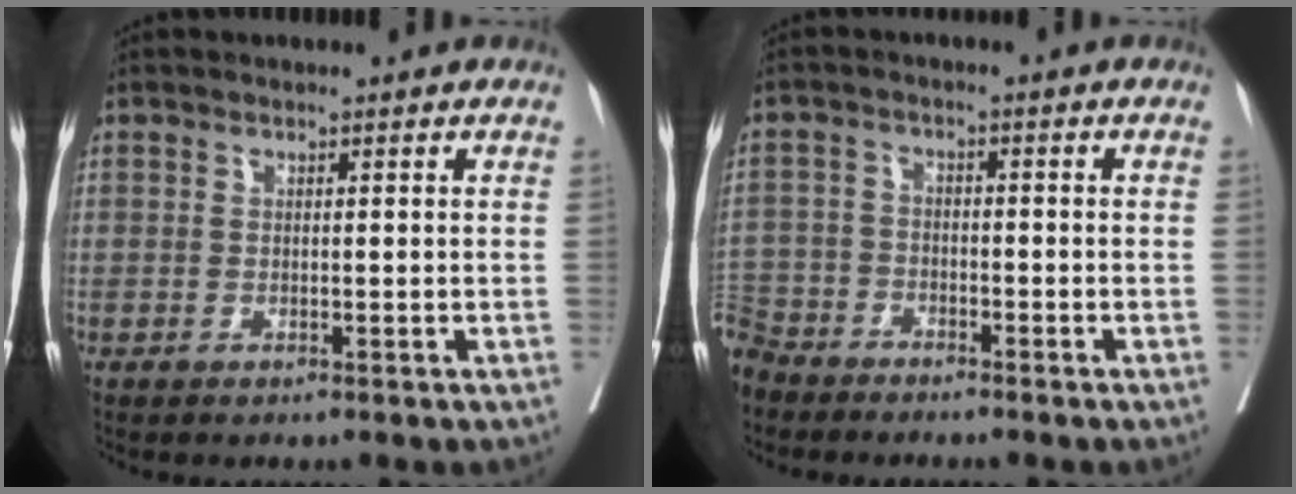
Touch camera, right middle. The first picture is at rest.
{"total": 7.5, "force": [-6.8, 3.1, 0.9], "torque": [-0.024, -0.004, -0.135]}